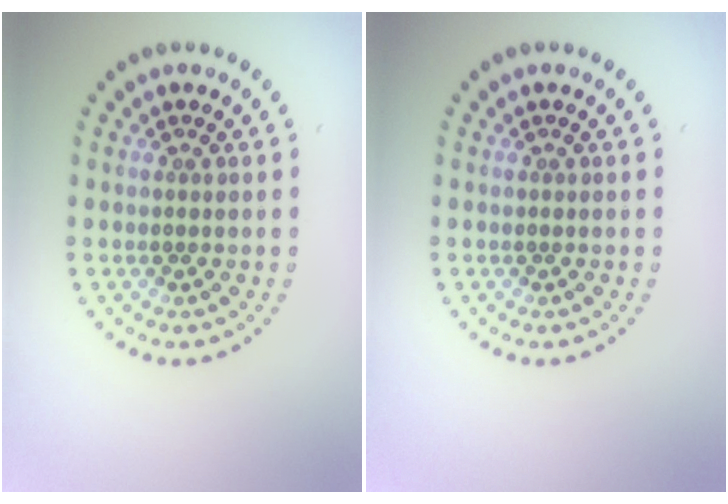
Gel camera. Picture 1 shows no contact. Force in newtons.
{"total": 0.0}